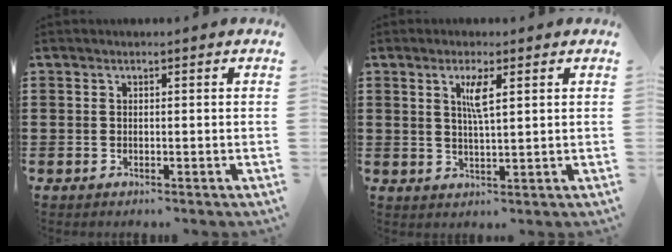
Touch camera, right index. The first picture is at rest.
{"total": 3.4, "force": [1.4, 0.4, 3.1], "torque": [-0.065, 0.003, 0.022]}